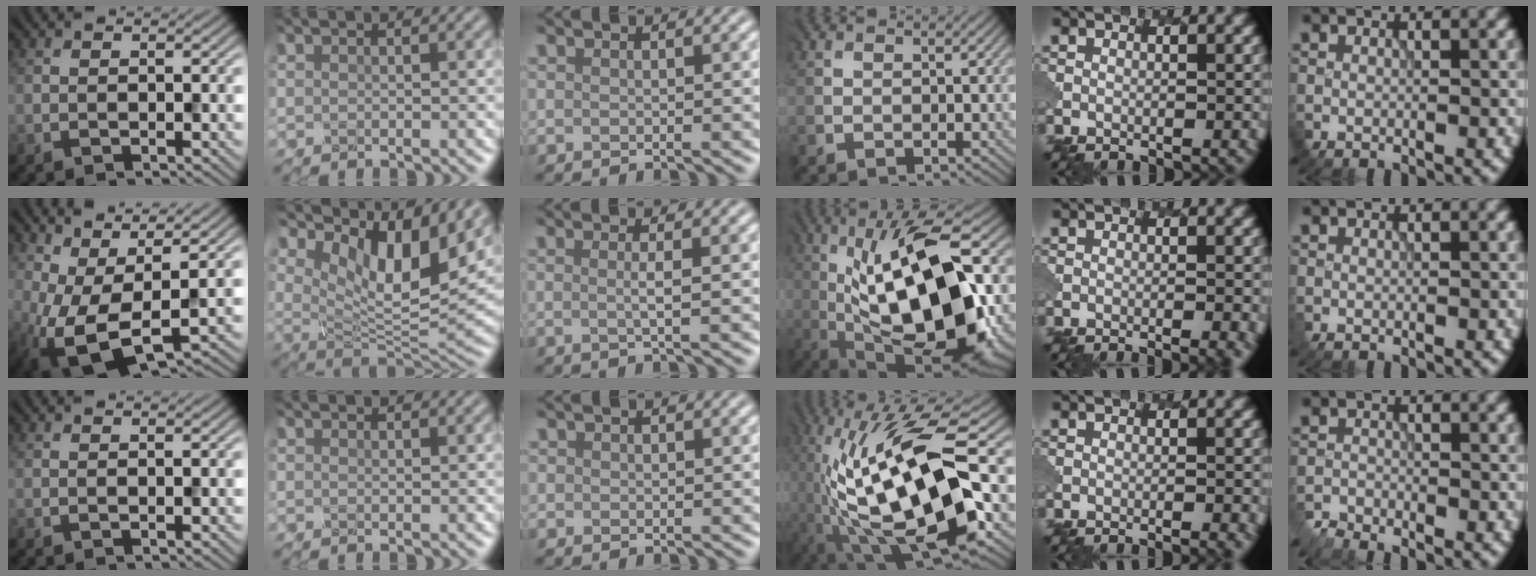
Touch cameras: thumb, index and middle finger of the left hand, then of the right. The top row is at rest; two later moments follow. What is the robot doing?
{"motion": "dispense", "object": "toothpaste"}